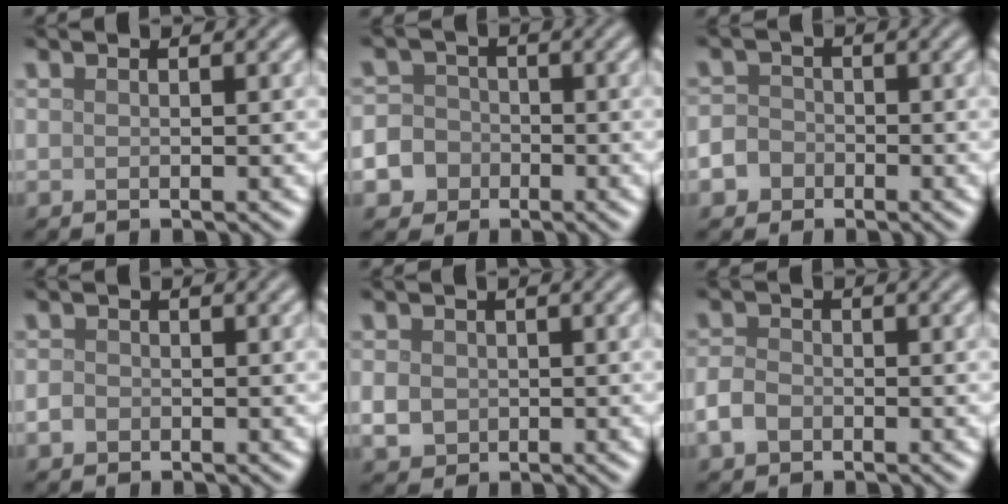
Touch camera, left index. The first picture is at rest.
{"total": 8.2, "force": [-3.7, 7.1, 1.6], "torque": [-0.037, -0.019, -0.092]}
{"total": 3.9, "force": [-1.9, 3.2, 1.0], "torque": [0.000, -0.004, -0.047]}
{"total": 1.1, "force": [-0.4, 0.9, 0.4], "torque": [-0.005, -0.001, -0.012]}
{"total": 2.3, "force": [-0.2, 2.1, 1.0], "torque": [-0.021, -0.004, -0.006]}
{"total": 2.4, "force": [-1.0, 1.7, 1.2], "torque": [-0.024, -0.001, -0.026]}